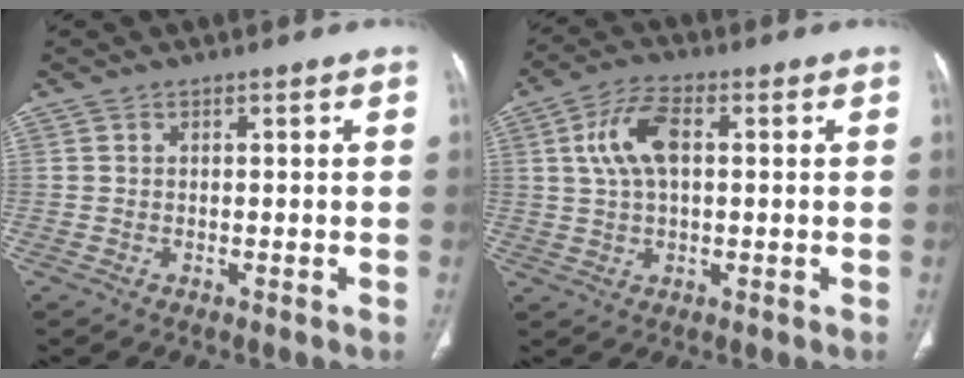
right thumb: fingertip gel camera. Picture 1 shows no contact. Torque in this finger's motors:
{"motor_torque": [-0.43, 0.56, 0.24, -0.13, 0.10]}